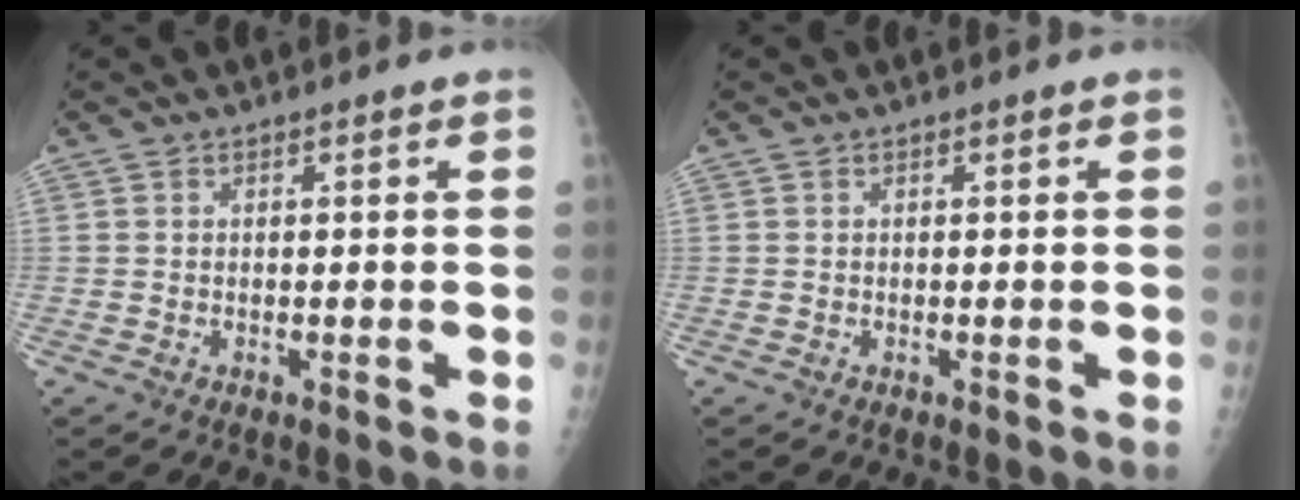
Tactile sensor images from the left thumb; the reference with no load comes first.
{"total": 0.0}